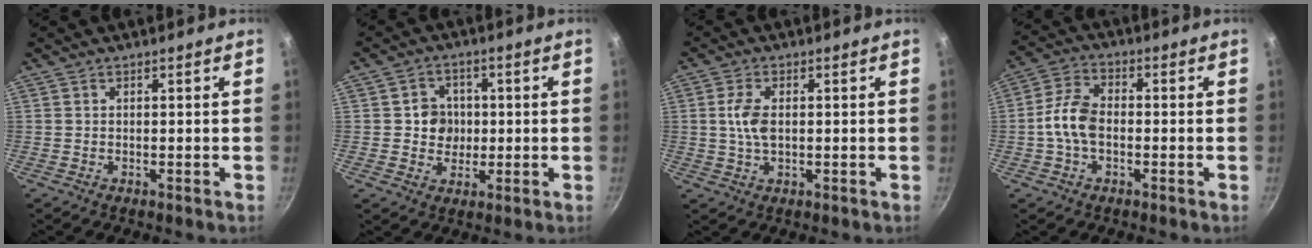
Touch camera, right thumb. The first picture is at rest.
{"total": 5.9, "force": [0.1, 5.5, 2.2], "torque": [0.000, 0.003, -0.003]}
{"total": 5.1, "force": [0.4, 2.7, 4.2], "torque": [-0.084, 0.005, 0.006]}
{"total": 7.6, "force": [-1.2, 4.7, 5.8], "torque": [-0.111, 0.031, -0.032]}